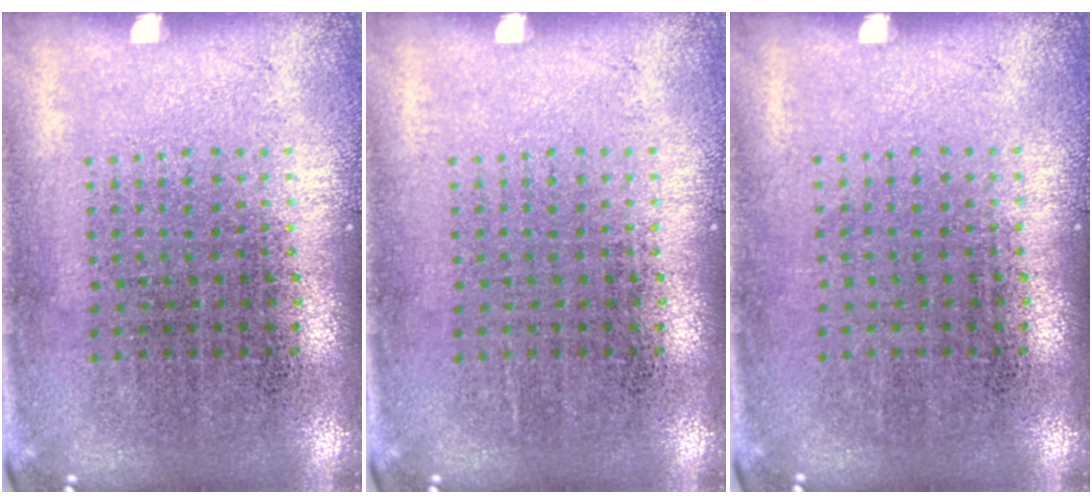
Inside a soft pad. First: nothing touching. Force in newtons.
{"total": 0.0}
{"total": 0.0}